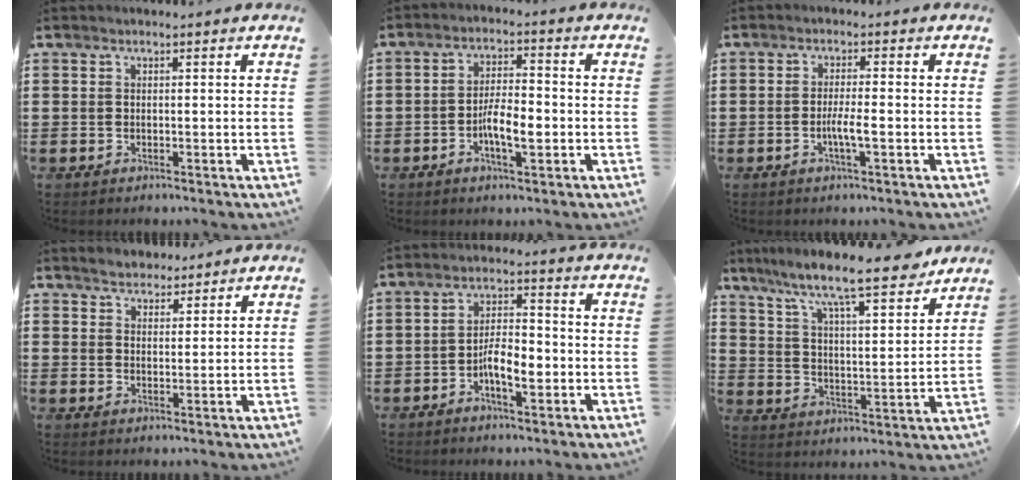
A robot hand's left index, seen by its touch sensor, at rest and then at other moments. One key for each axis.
{"total": 5.4, "fx": -1.7, "fy": 1.9, "fz": 4.7, "tx": -0.096, "ty": 0.004, "tz": -0.036}
{"total": 3.3, "fx": -1.1, "fy": 0.4, "fz": 3.1, "tx": -0.063, "ty": -0.003, "tz": -0.022}
{"total": 2.8, "fx": 2.6, "fy": 1.1, "fz": 0.0, "tx": -0.008, "ty": 0.005, "tz": 0.050}
{"total": 5.2, "fx": -2.0, "fy": 2.1, "fz": 4.3, "tx": -0.082, "ty": 0.006, "tz": -0.040}
{"total": 9.2, "fx": 8.0, "fy": 0.5, "fz": 4.4, "tx": -0.109, "ty": -0.054, "tz": 0.130}